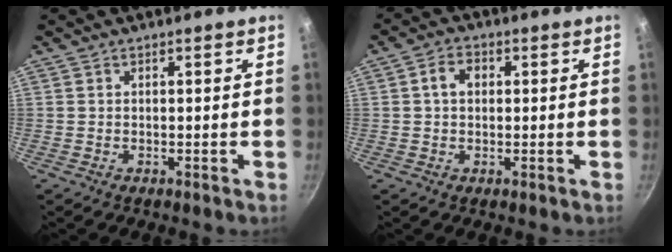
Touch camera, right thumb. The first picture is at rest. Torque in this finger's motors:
{"motor_torque": [-0.02, 1.18, 0.44, -0.26, -0.01]}